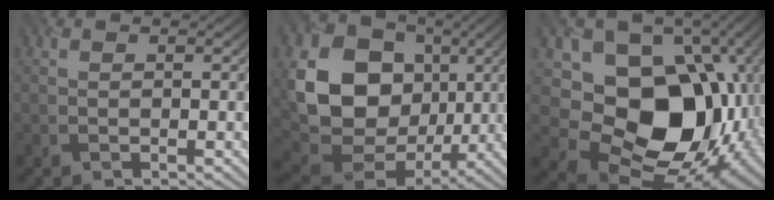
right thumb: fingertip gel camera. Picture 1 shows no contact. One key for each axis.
{"total": 16.3, "fx": 2.0, "fy": 13.3, "fz": 9.2, "tx": -0.211, "ty": -0.007, "tz": 0.043}
{"total": 17.6, "fx": 0.0, "fy": 14.1, "fz": 10.4, "tx": -0.176, "ty": -0.041, "tz": 0.025}